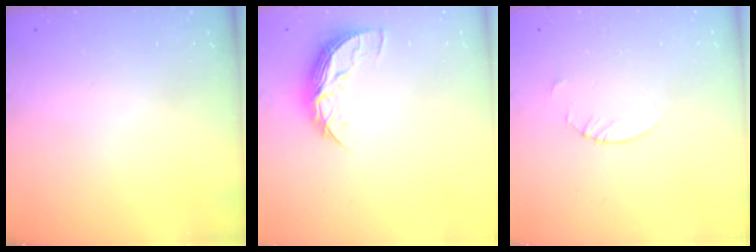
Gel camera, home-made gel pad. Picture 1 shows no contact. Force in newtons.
{"total": 8.3, "press": 8.3, "slide": 0.7}
{"total": 1.8, "press": 1.8, "slide": 0.2}